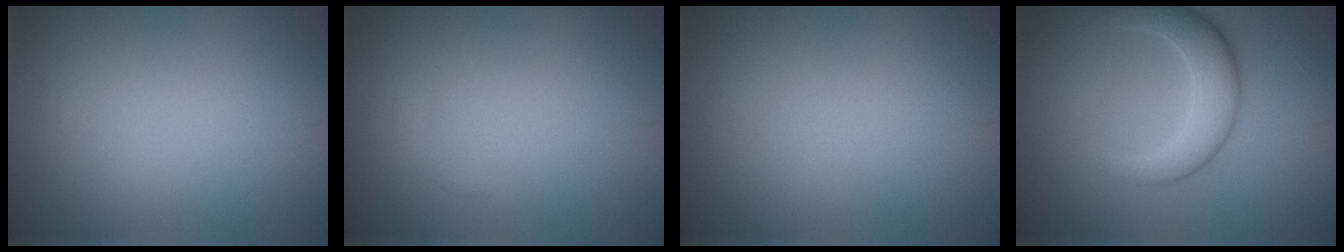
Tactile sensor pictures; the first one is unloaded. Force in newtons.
{"total": 0.6, "press": 0.6, "slide": 0.0}
{"total": 0.0}
{"total": 4.2, "press": 4.2, "slide": 0.1}